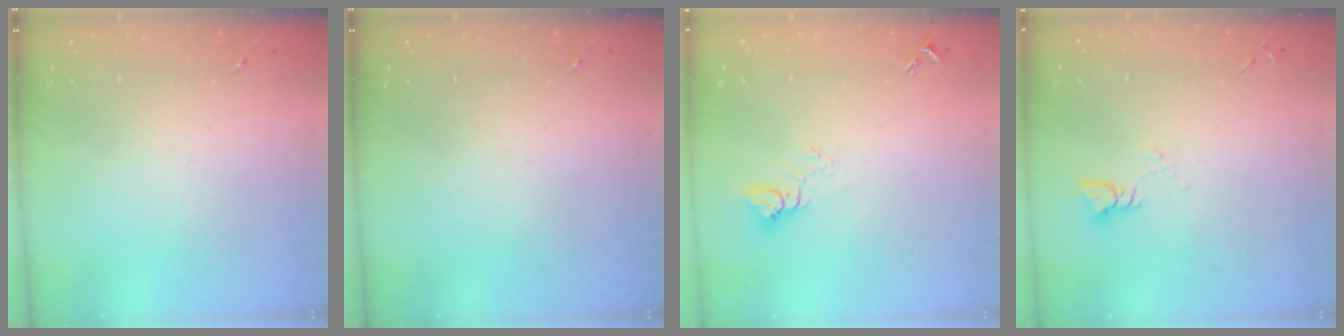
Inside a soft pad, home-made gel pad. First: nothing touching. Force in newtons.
{"total": 0.0}
{"total": 5.0, "press": 5.0, "slide": 0.4}
{"total": 3.9, "press": 3.9, "slide": 0.3}